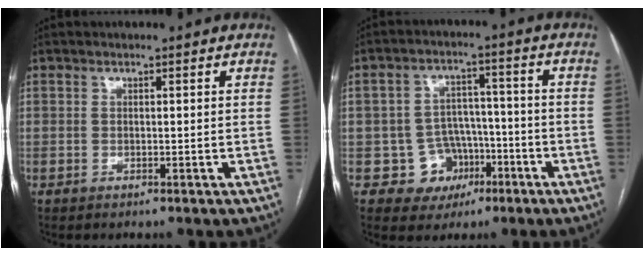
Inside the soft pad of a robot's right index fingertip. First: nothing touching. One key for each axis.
{"total": 7.1, "fx": -2.8, "fy": 6.5, "fz": 0.8, "tx": 0.005, "ty": 0.020, "tz": -0.034}